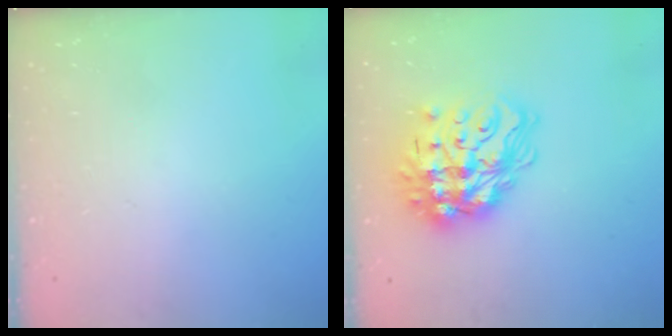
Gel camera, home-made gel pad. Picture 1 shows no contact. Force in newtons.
{"total": 21.1, "press": 21.0, "slide": 2.0}